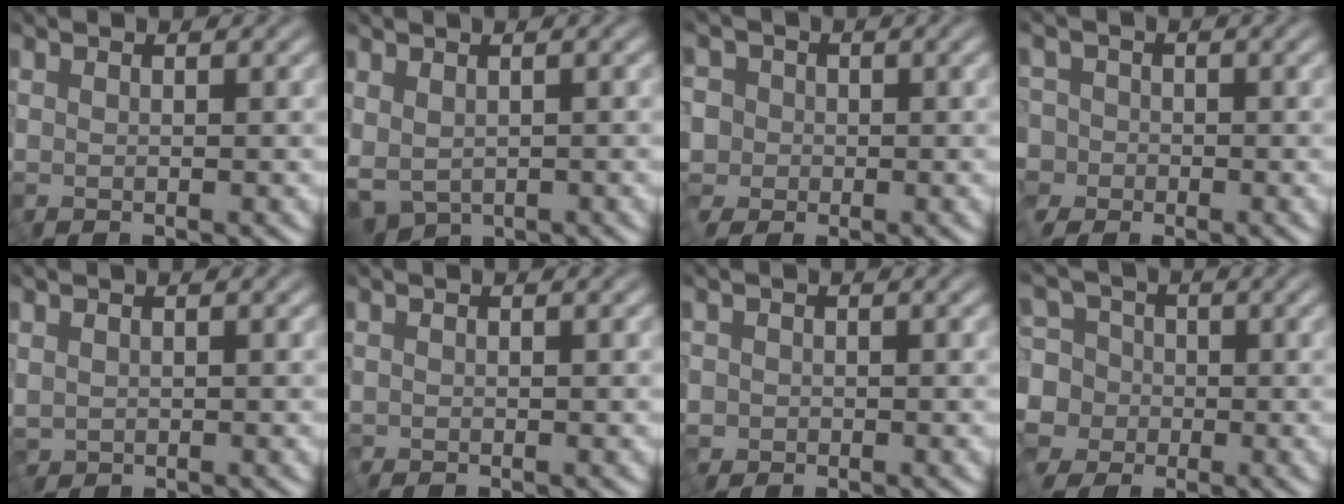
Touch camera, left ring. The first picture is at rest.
{"total": 4.3, "force": [-1.2, 2.9, 3.0], "torque": [-0.053, -0.020, -0.012]}
{"total": 2.5, "force": [-0.7, 2.4, 0.2], "torque": [-0.002, 0.002, -0.022]}
{"total": 2.8, "force": [-1.1, 2.6, 0.1], "torque": [0.008, 0.004, -0.030]}
{"total": 1.0, "force": [0.0, 0.8, 0.6], "torque": [-0.016, -0.002, 0.000]}
{"total": 0.0}
{"total": 1.2, "force": [-0.5, 1.1, 0.2], "torque": [-0.007, -0.004, -0.014]}
{"total": 8.7, "force": [-0.8, 8.2, 2.9], "torque": [-0.051, 0.026, -0.067]}